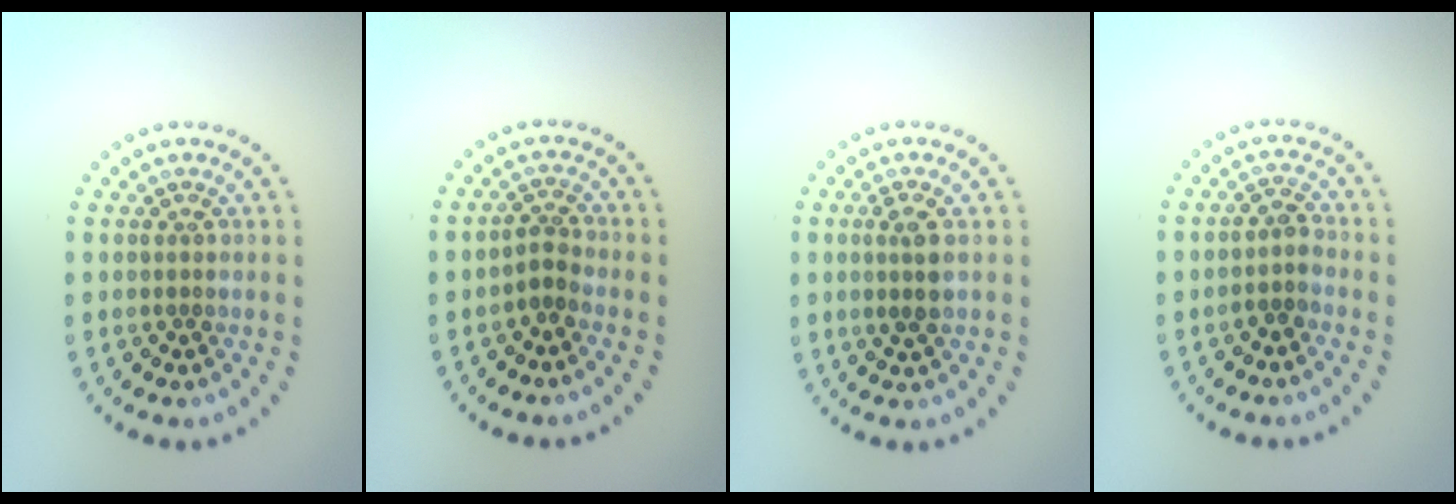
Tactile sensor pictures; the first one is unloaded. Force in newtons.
{"total": 1.7, "press": 1.2, "slide": 1.2}
{"total": 1.8, "press": 1.7, "slide": 0.6}
{"total": 1.8, "press": 1.5, "slide": 0.9}